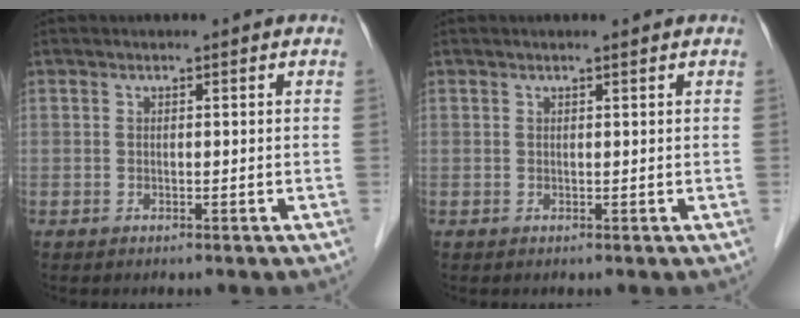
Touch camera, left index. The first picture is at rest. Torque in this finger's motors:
{"motor_torque": [0.16, -0.34, 0.01, -0.01]}